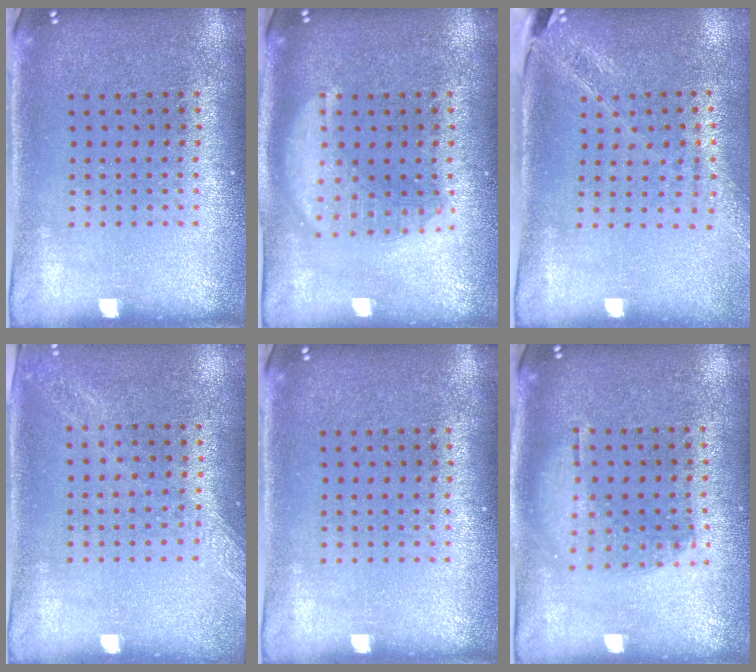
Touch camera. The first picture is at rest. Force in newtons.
{"total": 3.0, "press": 3.0, "slide": 0.4}
{"total": 1.7, "press": 1.5, "slide": 0.8}
{"total": 1.2, "press": 1.2, "slide": 0.4}
{"total": 0.0}
{"total": 1.0, "press": 0.9, "slide": 0.3}